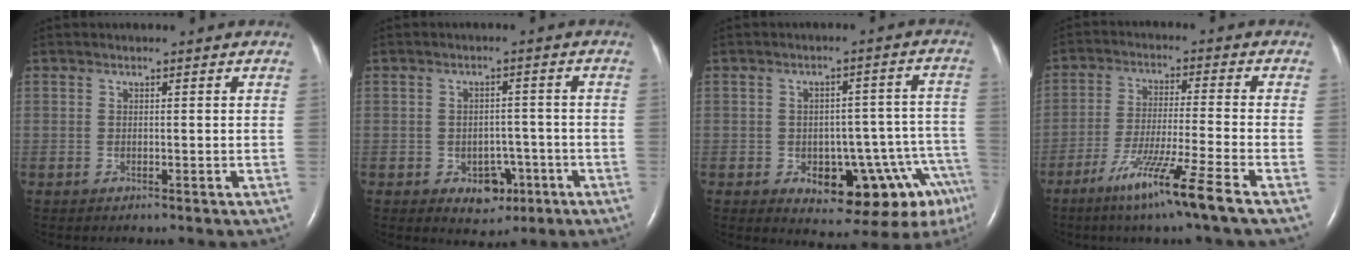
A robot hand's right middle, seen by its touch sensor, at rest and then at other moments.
{"total": 5.1, "force": [-2.3, 3.6, 2.9], "torque": [-0.036, 0.010, -0.024]}
{"total": 13.9, "force": [-6.9, 4.9, 11.1], "torque": [-0.087, 0.034, -0.077]}
{"total": 10.6, "force": [-6.6, -1.8, 8.1], "torque": [-0.152, -0.039, -0.124]}